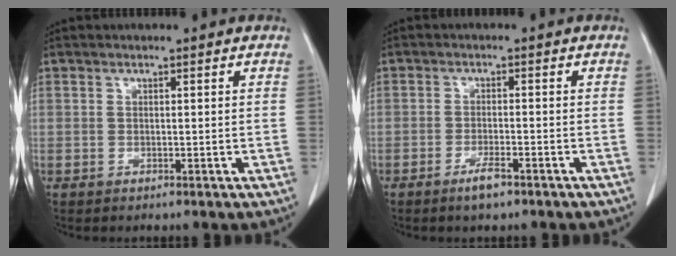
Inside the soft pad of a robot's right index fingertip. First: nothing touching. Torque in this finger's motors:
{"motor_torque": [0.24, -0.16, 0.13, 0.04]}